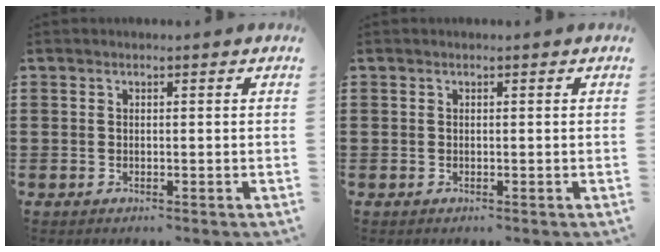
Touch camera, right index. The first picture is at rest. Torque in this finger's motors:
{"motor_torque": [0.03, 0.03, 0.00, 0.00]}